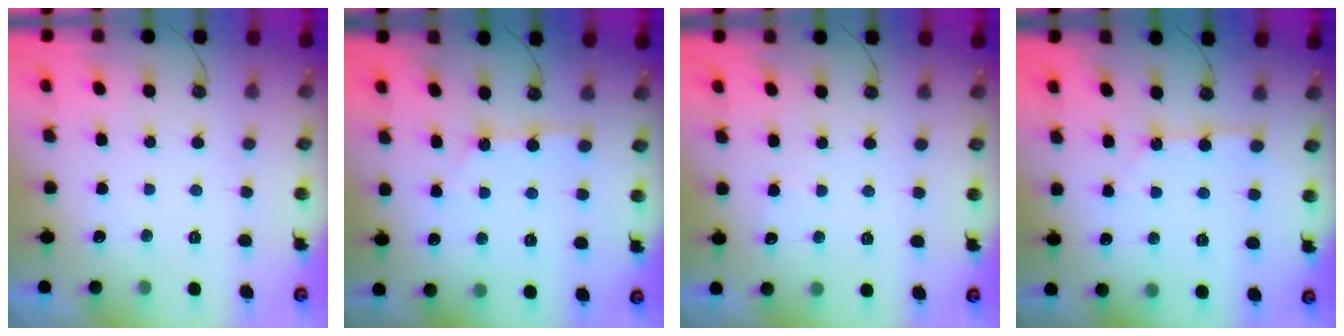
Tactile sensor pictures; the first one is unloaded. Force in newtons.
{"total": 2.0, "press": 2.0, "slide": 0.1}
{"total": 2.7, "press": 2.7, "slide": 0.3}
{"total": 2.0, "press": 2.0, "slide": 0.3}